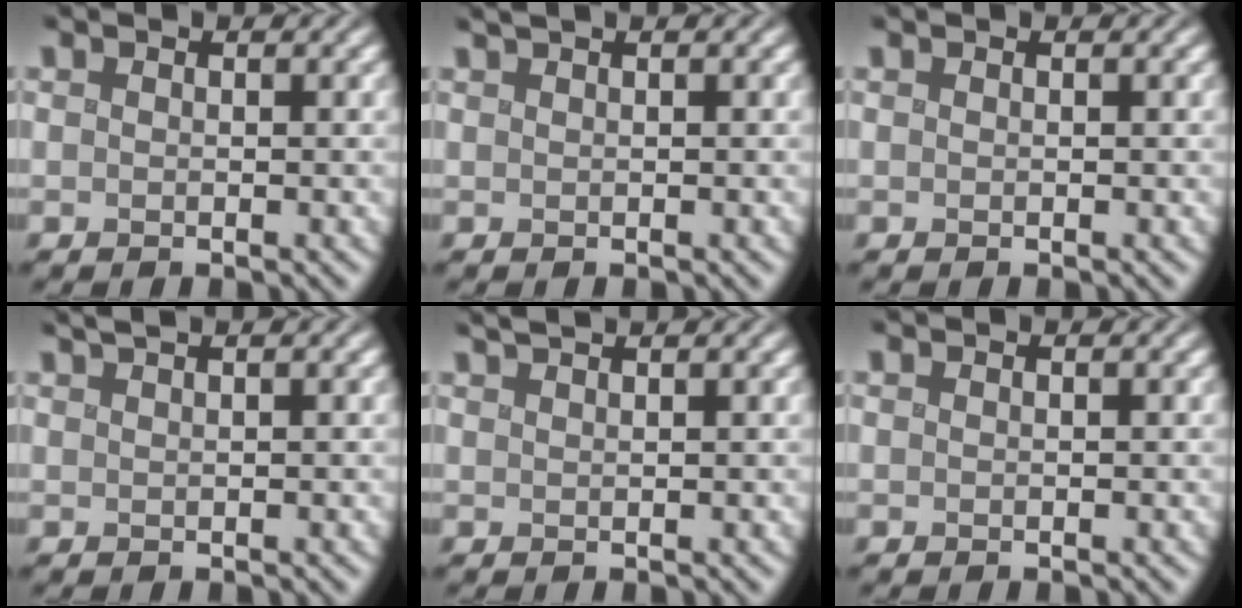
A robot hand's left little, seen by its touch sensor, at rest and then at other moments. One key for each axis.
{"total": 2.1, "fx": 1.6, "fy": 0.7, "fz": 1.3, "tx": -0.004, "ty": 0.009, "tz": 0.008}
{"total": 0.0}
{"total": 3.0, "fx": 2.2, "fy": 0.9, "fz": 1.8, "tx": -0.007, "ty": 0.016, "tz": 0.012}
{"total": 2.6, "fx": 2.2, "fy": 0.6, "fz": 1.2, "tx": 0.001, "ty": 0.012, "tz": 0.015}
{"total": 0.0}